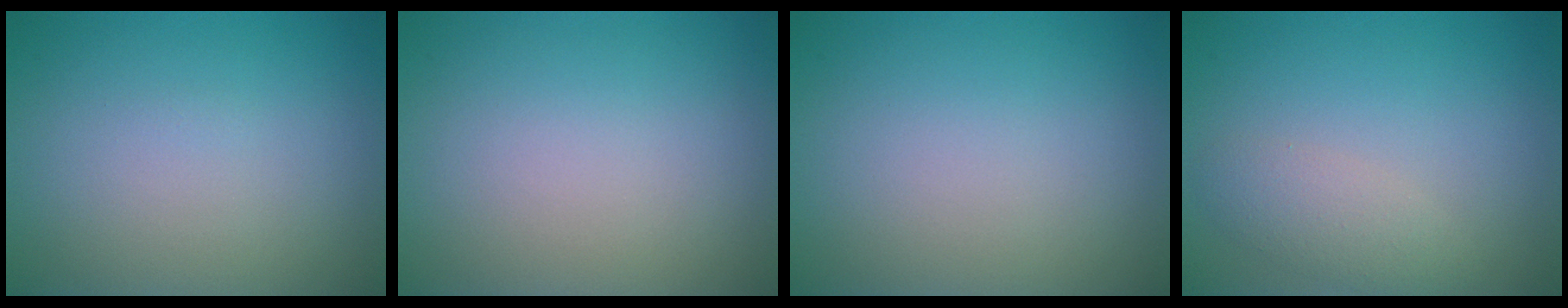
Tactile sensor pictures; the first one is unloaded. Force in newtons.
{"total": 0.0}
{"total": 0.0}
{"total": 2.3, "press": 2.3, "slide": 0.2}